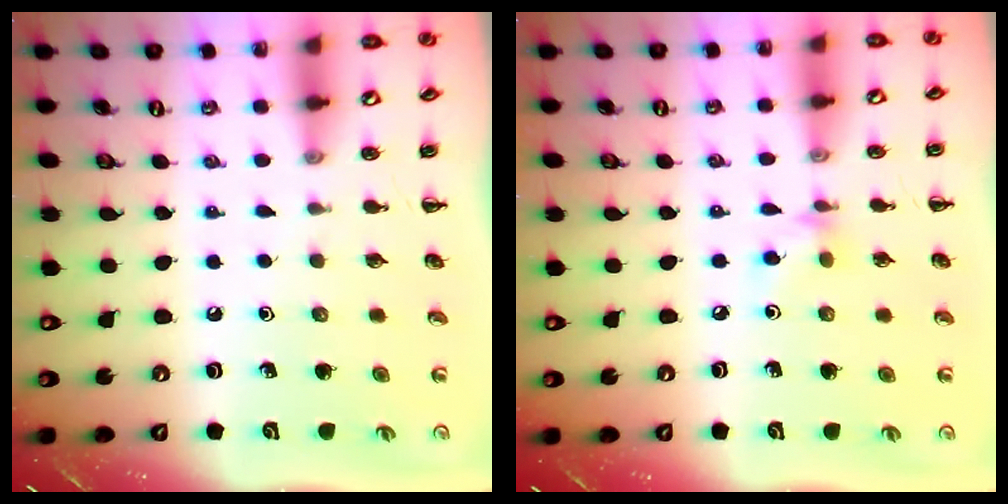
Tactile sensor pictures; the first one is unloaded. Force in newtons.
{"total": 5.6, "press": 5.5, "slide": 1.2}